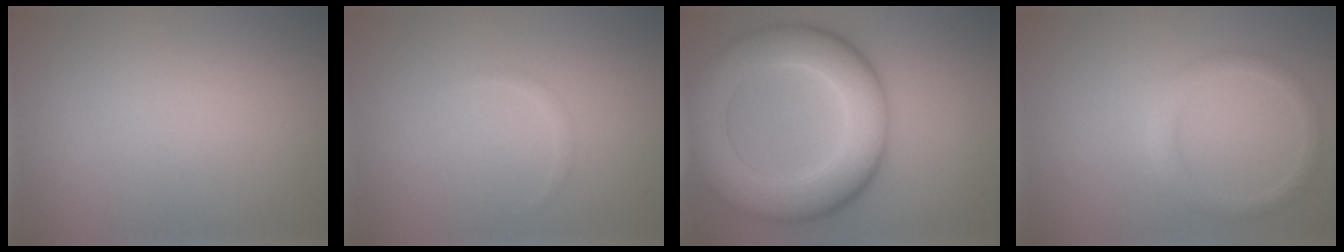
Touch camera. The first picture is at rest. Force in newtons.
{"total": 0.6, "press": 0.6, "slide": 0.1}
{"total": 10.8, "press": 10.8, "slide": 0.5}
{"total": 2.0, "press": 2.0, "slide": 0.1}